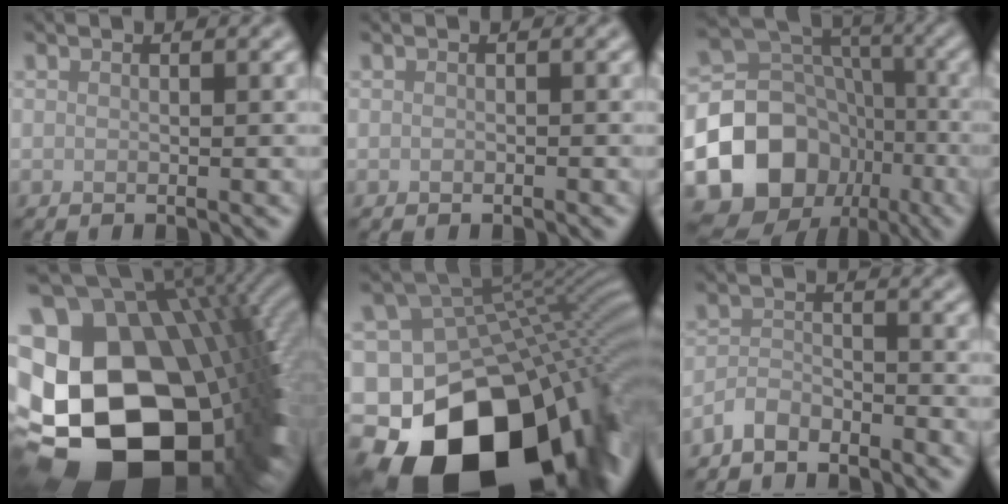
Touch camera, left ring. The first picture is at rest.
{"total": 0.0}
{"total": 12.5, "force": [-5.2, 10.2, 5.0], "torque": [-0.105, 0.004, -0.099]}
{"total": 22.8, "force": [-4.4, 16.1, 15.5], "torque": [-0.280, -0.037, -0.053]}
{"total": 21.1, "force": [-11.9, 13.3, 11.3], "torque": [-0.189, -0.018, -0.170]}
{"total": 2.7, "force": [-2.5, 0.9, 0.6], "torque": [-0.011, 0.003, -0.059]}